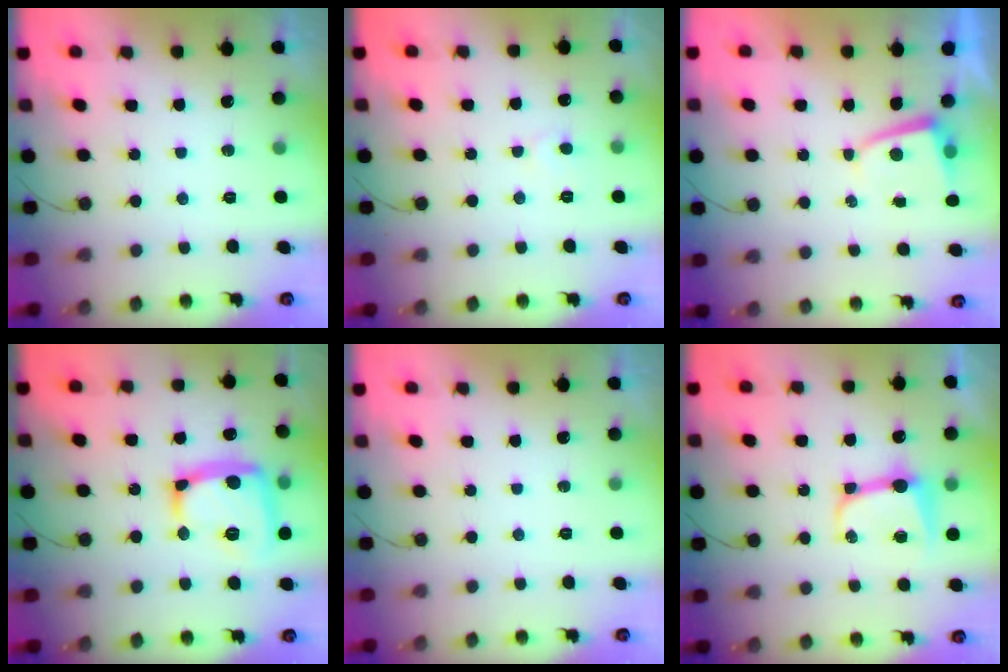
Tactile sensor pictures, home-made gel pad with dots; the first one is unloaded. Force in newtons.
{"total": 3.7, "press": 3.7, "slide": 0.5}
{"total": 1.8, "press": 1.8, "slide": 0.3}
{"total": 17.1, "press": 17.1, "slide": 1.2}
{"total": 0.0}
{"total": 8.3, "press": 8.3, "slide": 0.1}